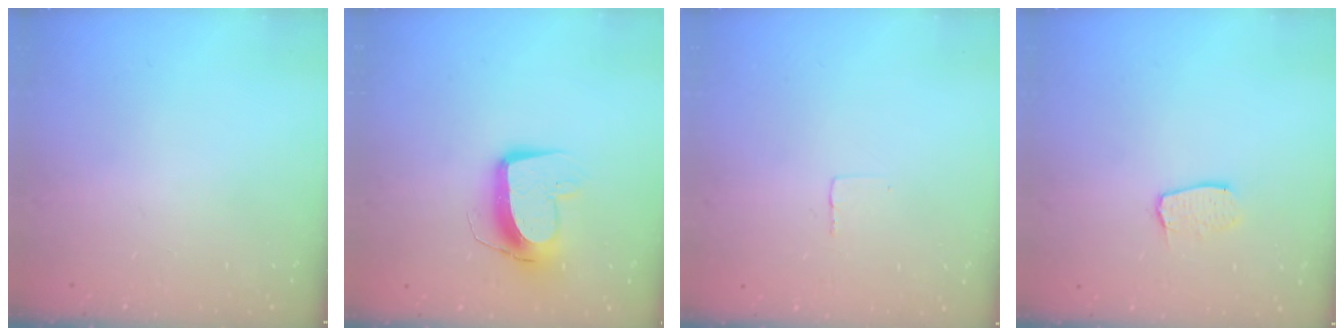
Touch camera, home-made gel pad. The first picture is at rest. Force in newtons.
{"total": 11.8, "press": 11.7, "slide": 1.1}
{"total": 2.4, "press": 2.4, "slide": 0.1}
{"total": 6.1, "press": 6.1, "slide": 0.2}